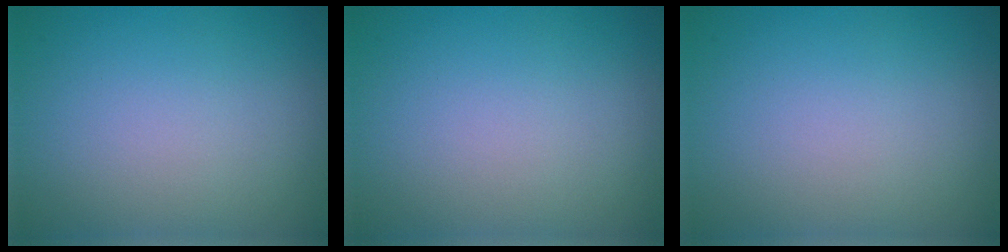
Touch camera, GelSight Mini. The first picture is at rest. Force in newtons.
{"total": 0.0}
{"total": 0.0}